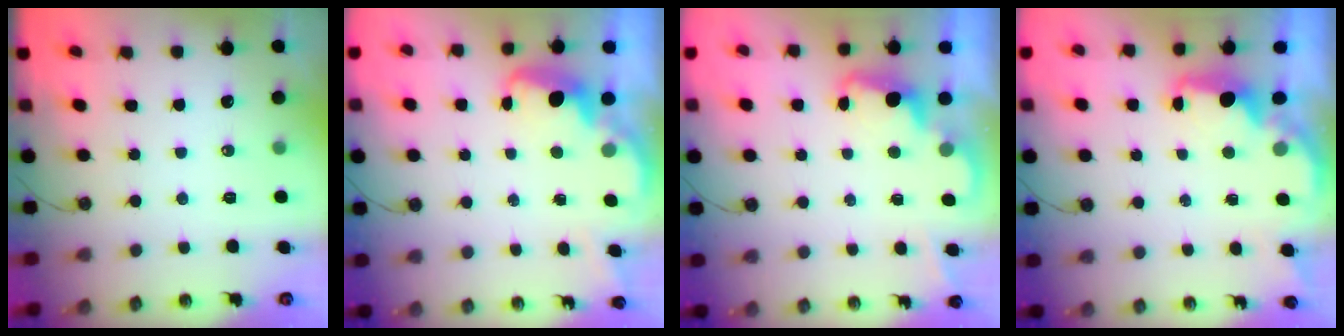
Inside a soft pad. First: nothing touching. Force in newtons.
{"total": 2.7, "press": 2.6, "slide": 0.5}
{"total": 2.3, "press": 2.3, "slide": 0.5}
{"total": 2.3, "press": 2.2, "slide": 0.7}